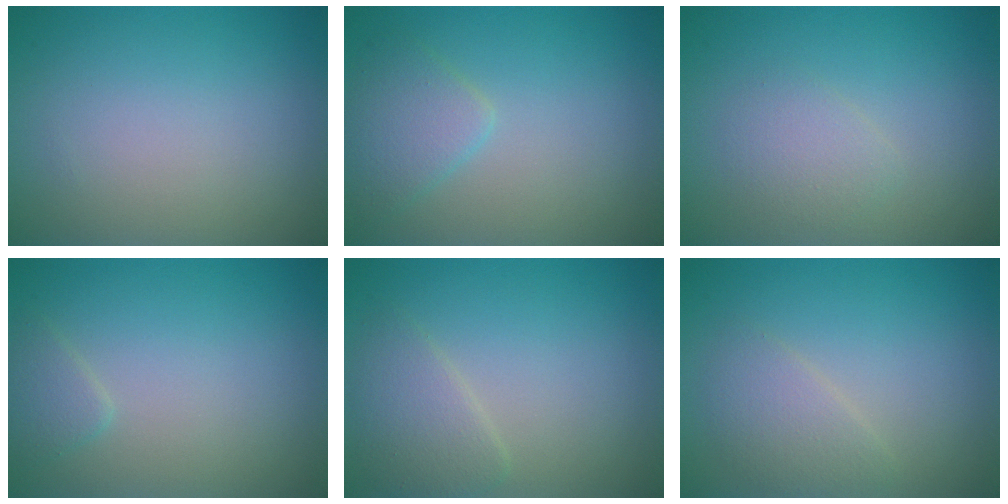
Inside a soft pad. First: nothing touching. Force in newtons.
{"total": 2.6, "press": 2.6, "slide": 0.1}
{"total": 1.8, "press": 1.8, "slide": 0.1}
{"total": 1.3, "press": 1.3, "slide": 0.1}
{"total": 2.6, "press": 2.6, "slide": 0.0}
{"total": 2.2, "press": 2.2, "slide": 0.1}